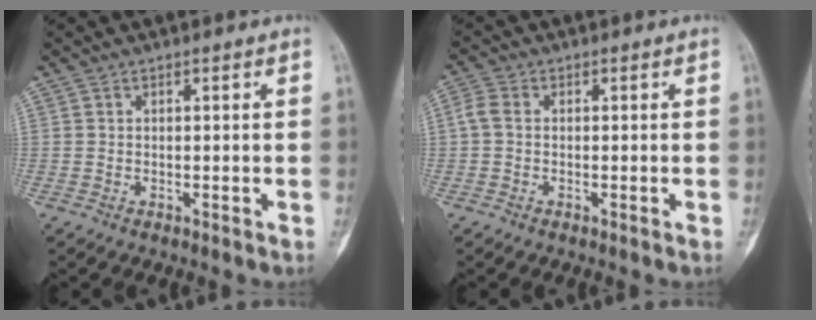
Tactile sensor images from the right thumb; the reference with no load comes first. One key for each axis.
{"total": 2.7, "fx": -0.4, "fy": 1.8, "fz": 1.9, "tx": -0.048, "ty": 0.005, "tz": -0.019}